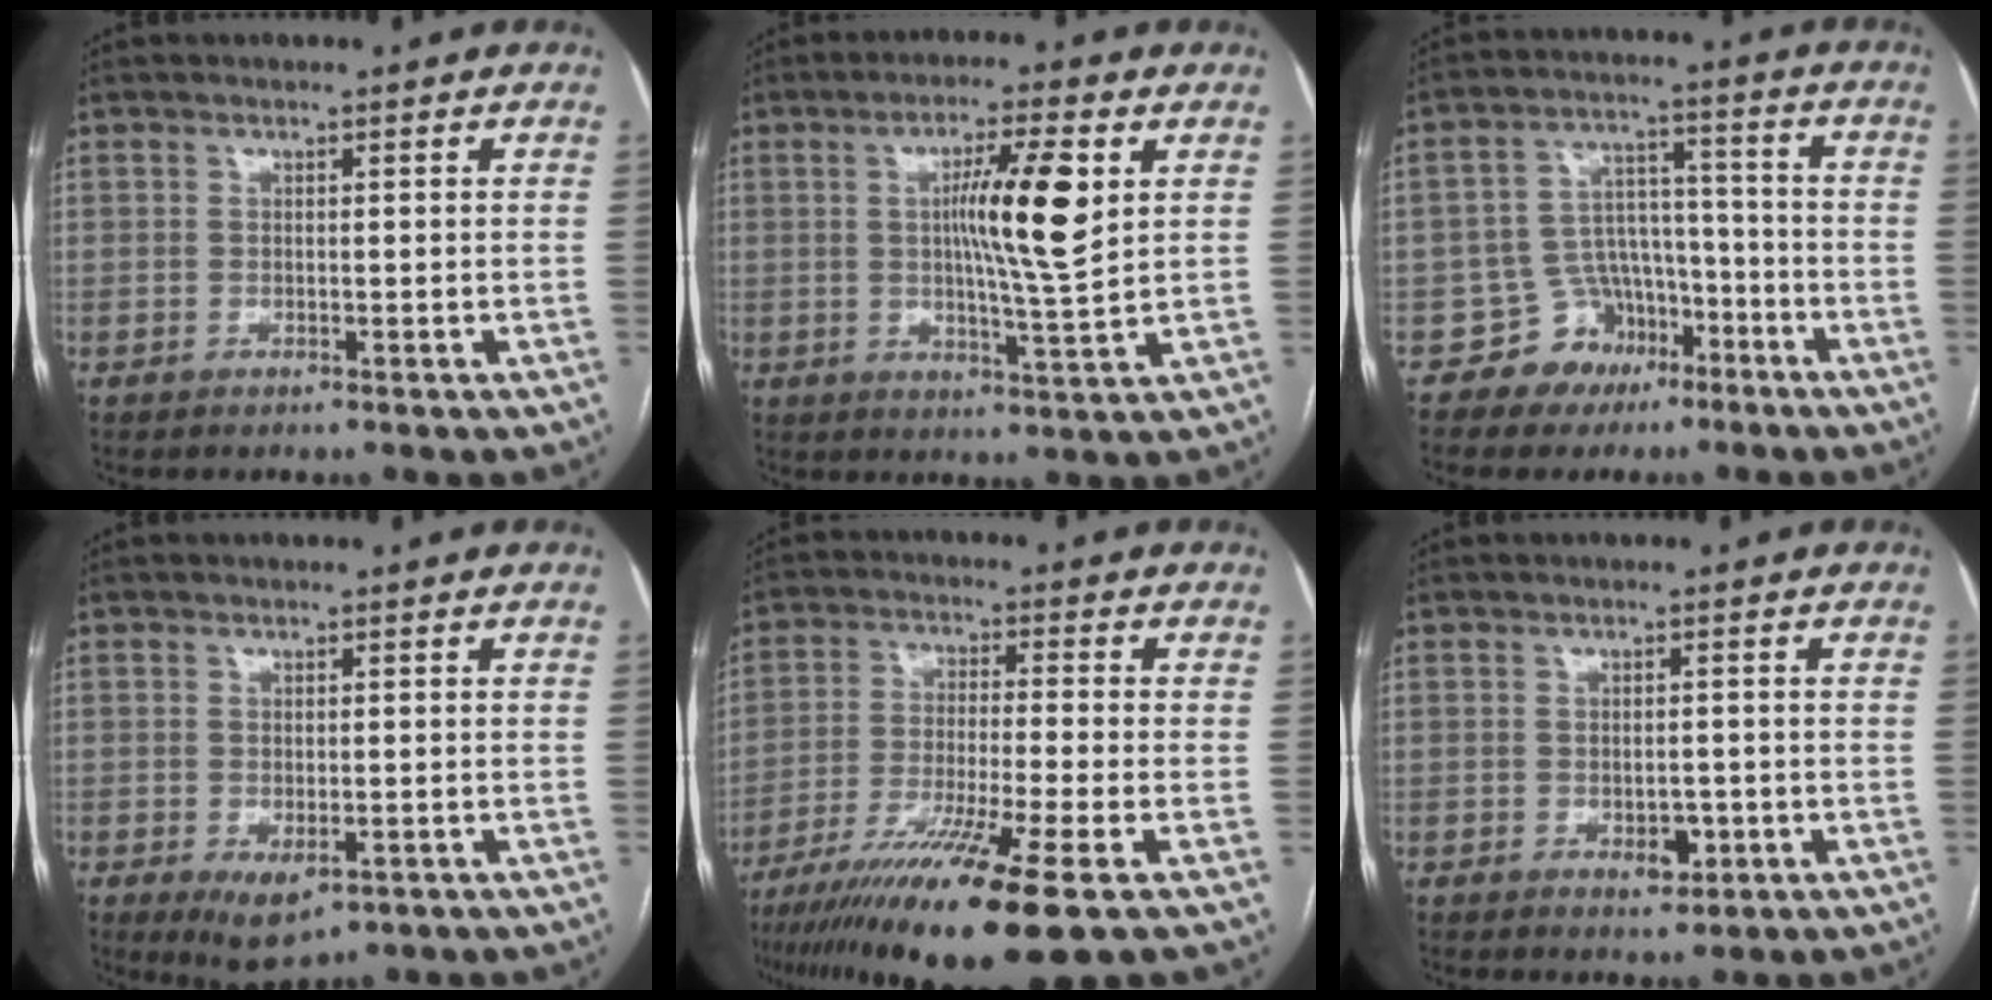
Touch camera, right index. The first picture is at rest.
{"total": 10.3, "force": [2.3, 0.2, 10.1], "torque": [-0.170, -0.003, 0.038]}
{"total": 8.0, "force": [-4.7, 6.4, 1.2], "torque": [-0.009, 0.034, -0.067]}
{"total": 5.3, "force": [-2.3, 2.5, 4.0], "torque": [-0.064, -0.010, -0.022]}
{"total": 16.0, "force": [-10.1, -0.5, 12.4], "torque": [-0.219, -0.046, -0.175]}
{"total": 2.9, "force": [-1.0, 1.6, 2.2], "torque": [-0.031, 0.001, -0.006]}